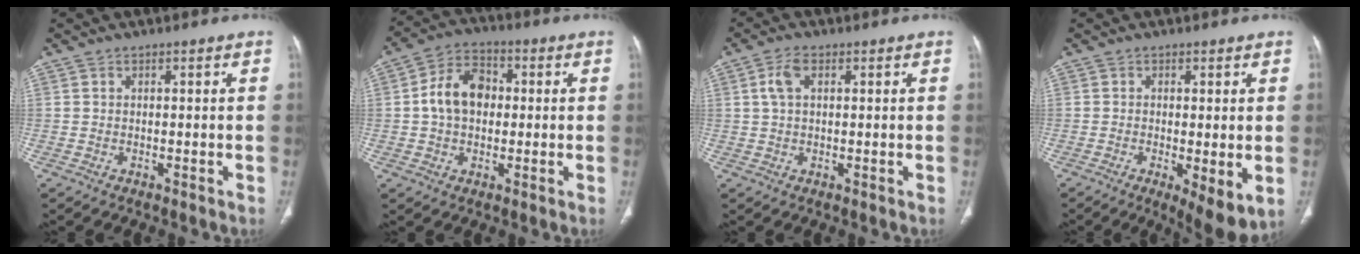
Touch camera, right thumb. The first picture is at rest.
{"total": 9.9, "force": [0.5, 7.2, 6.8], "torque": [-0.105, 0.022, 0.001]}
{"total": 4.0, "force": [1.3, 2.2, 3.1], "torque": [-0.069, 0.011, 0.027]}
{"total": 7.0, "force": [-1.6, 1.9, 6.6], "torque": [-0.105, -0.024, -0.022]}